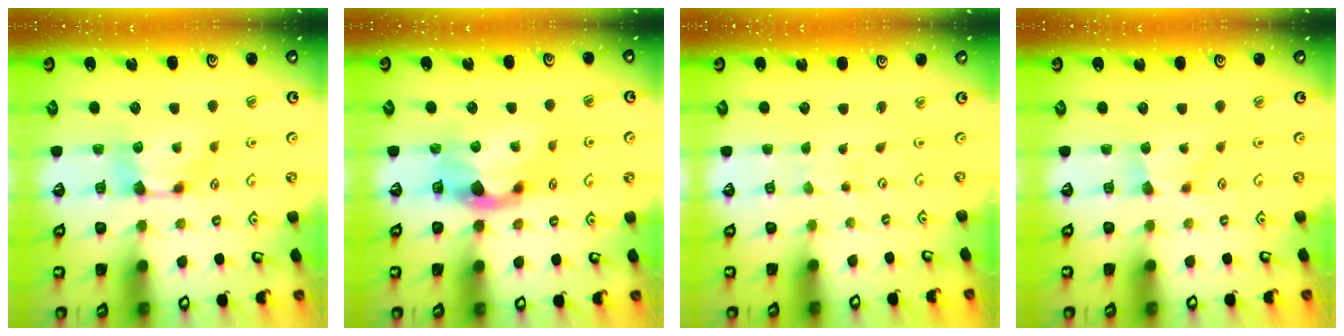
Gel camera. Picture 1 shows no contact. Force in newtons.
{"total": 2.9, "press": 2.6, "slide": 1.4}
{"total": 4.8, "press": 4.8, "slide": 0.2}
{"total": 1.2, "press": 1.1, "slide": 0.4}